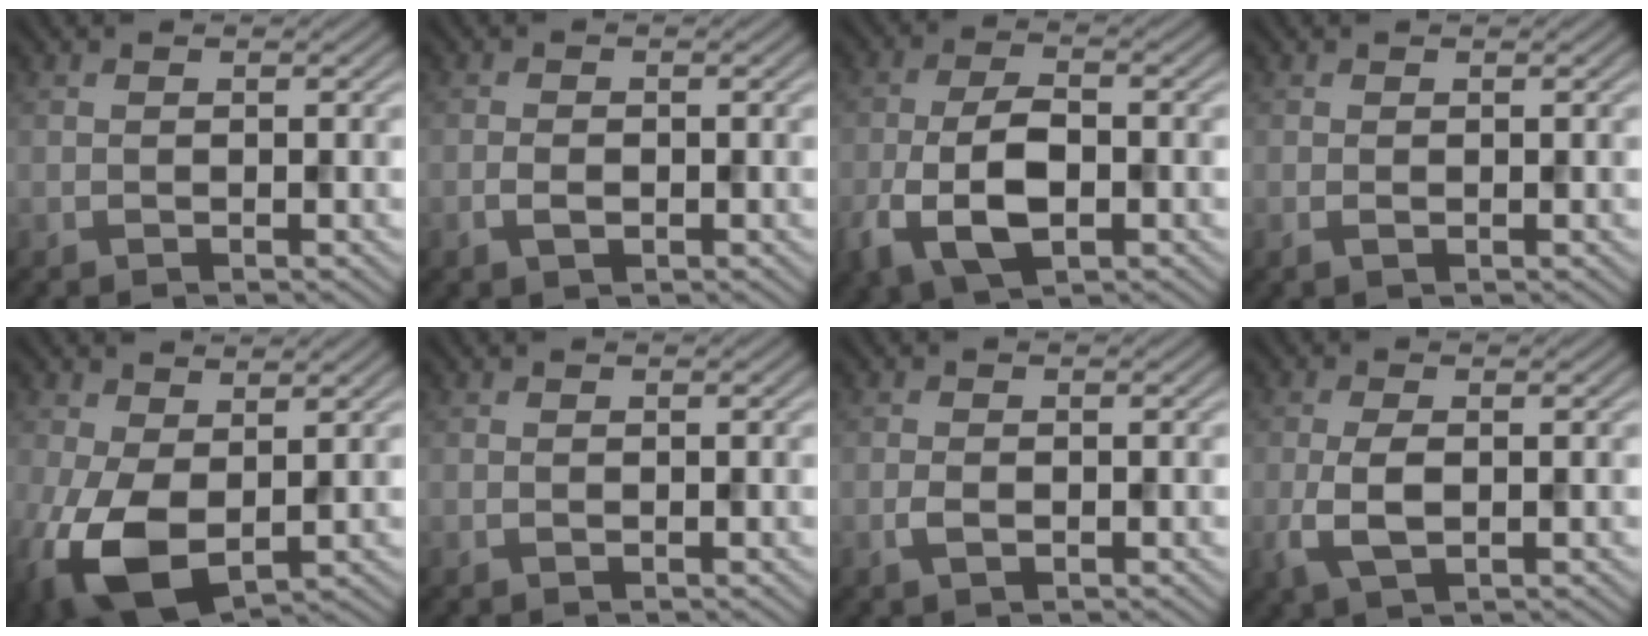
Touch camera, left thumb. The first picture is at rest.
{"total": 1.6, "force": [-0.6, 1.0, 1.2], "torque": [-0.025, -0.002, -0.011]}
{"total": 8.2, "force": [-2.7, 4.2, 6.5], "torque": [-0.145, -0.009, -0.058]}
{"total": 0.6, "force": [0.0, 0.3, 0.6], "torque": [-0.014, -0.002, 0.000]}
{"total": 8.9, "force": [-1.0, 5.3, 7.0], "torque": [-0.182, -0.012, -0.023]}
{"total": 0.0}
{"total": 1.4, "force": [-0.5, 0.7, 1.1], "torque": [-0.022, 0.000, -0.010]}
{"total": 4.1, "force": [-0.6, 1.9, 3.7], "torque": [-0.089, -0.005, -0.013]}